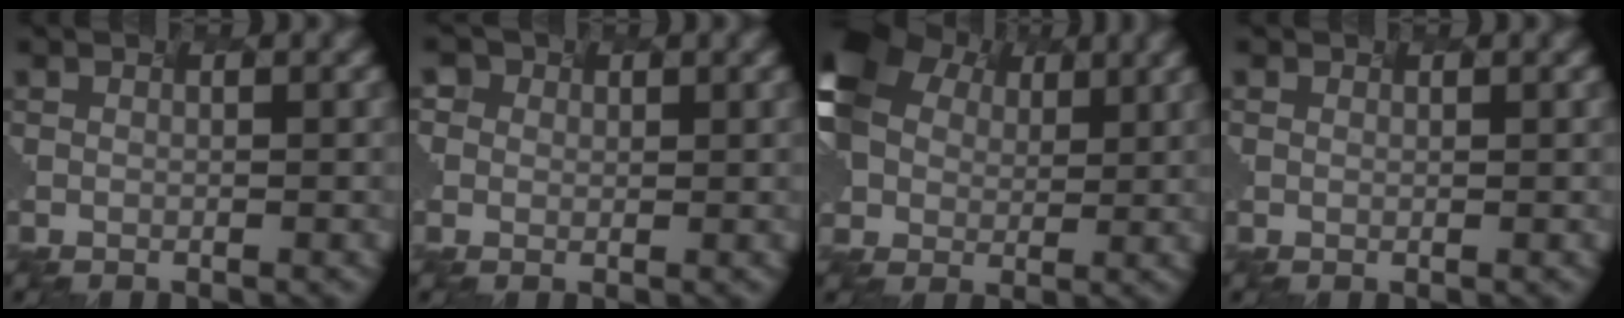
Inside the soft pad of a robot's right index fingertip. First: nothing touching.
{"total": 1.4, "force": [0.5, 0.9, -0.9], "torque": [-0.004, -0.003, 0.012]}
{"total": 8.7, "force": [3.2, 6.9, 4.3], "torque": [-0.148, 0.015, 0.064]}
{"total": 0.9, "force": [0.5, -0.2, -0.8], "torque": [-0.002, -0.004, 0.010]}